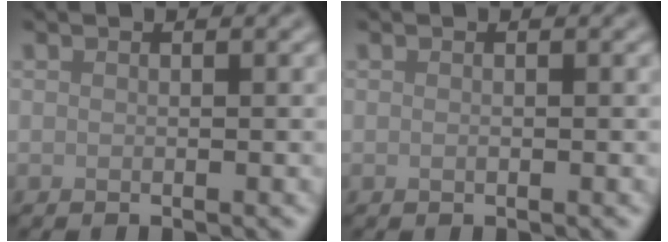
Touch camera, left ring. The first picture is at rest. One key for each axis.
{"total": 0.0}